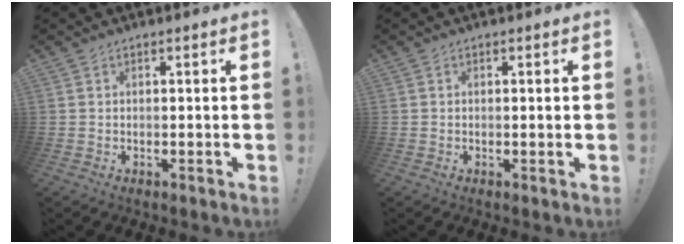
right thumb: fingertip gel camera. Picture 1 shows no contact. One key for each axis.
{"total": 0.6, "fx": 0.3, "fy": 0.0, "fz": 0.5, "tx": -0.002, "ty": -0.005, "tz": 0.004}